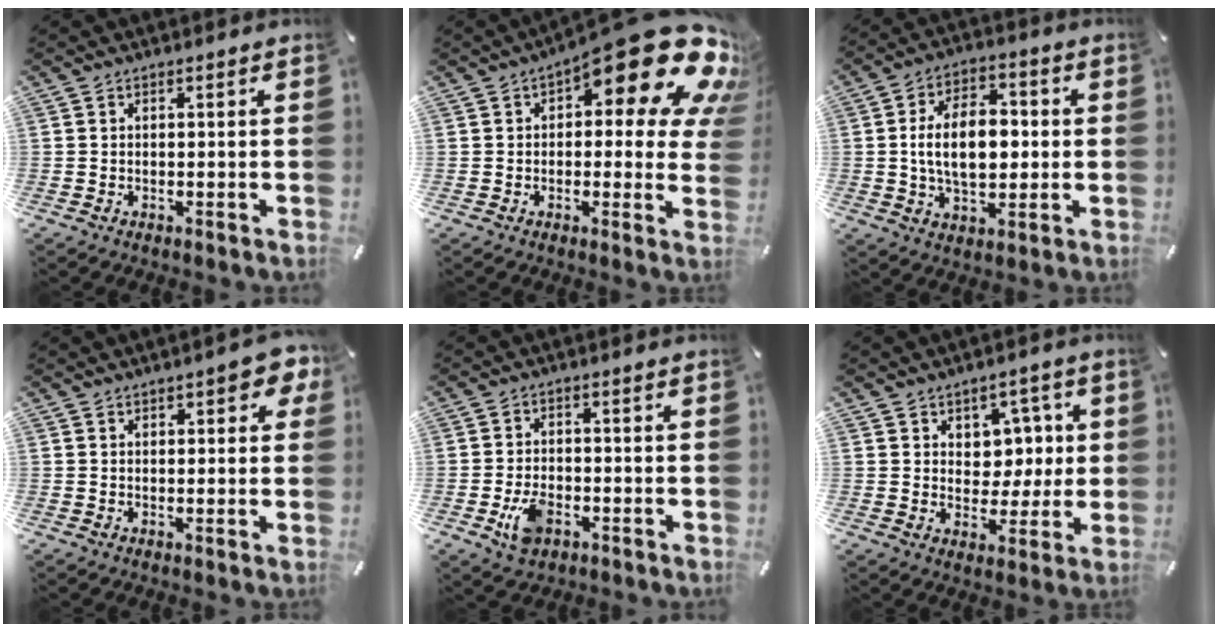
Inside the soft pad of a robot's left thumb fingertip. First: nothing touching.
{"total": 22.0, "force": [11.5, 7.9, 17.0], "torque": [-0.215, -0.086, 0.189]}
{"total": 13.3, "force": [0.0, 8.3, 10.3], "torque": [-0.196, 0.006, -0.006]}
{"total": 4.7, "force": [2.4, 2.1, 3.5], "torque": [-0.047, -0.002, 0.037]}
{"total": 6.3, "force": [-2.4, 4.1, 4.1], "torque": [-0.084, 0.004, -0.046]}
{"total": 7.0, "force": [2.6, 6.2, 1.7], "torque": [-0.019, -0.017, 0.048]}